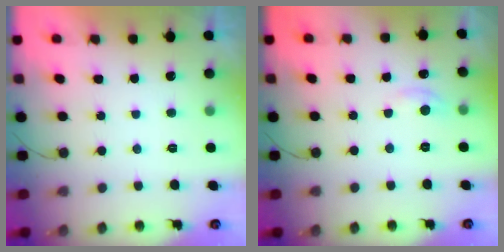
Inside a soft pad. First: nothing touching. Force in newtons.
{"total": 3.1, "press": 3.1, "slide": 0.4}